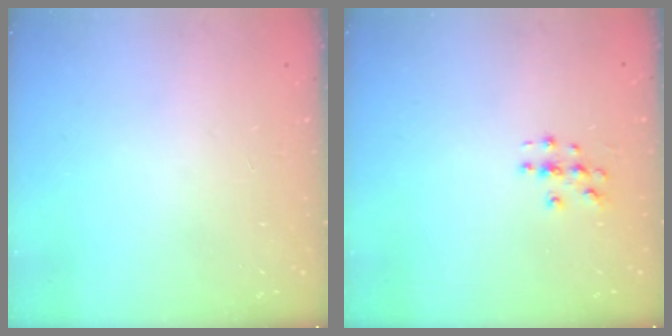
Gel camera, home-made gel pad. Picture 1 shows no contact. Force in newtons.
{"total": 3.0, "press": 3.0, "slide": 0.1}